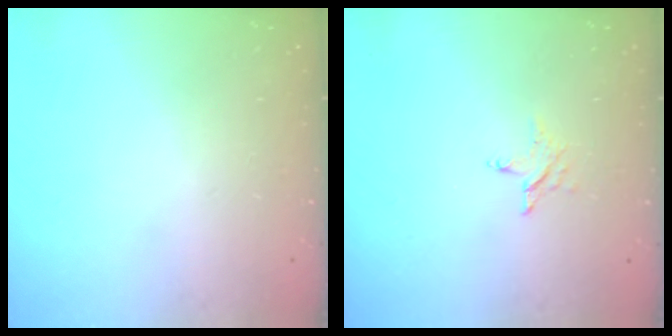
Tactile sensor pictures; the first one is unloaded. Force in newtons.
{"total": 3.5, "press": 3.5, "slide": 0.4}